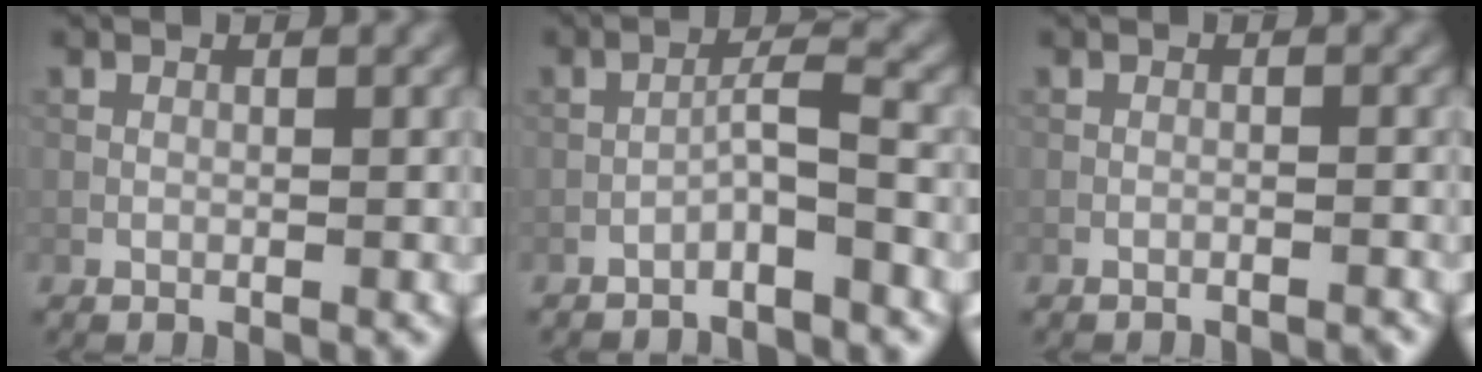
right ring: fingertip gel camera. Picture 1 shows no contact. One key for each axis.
{"total": 2.5, "fx": -1.7, "fy": 0.0, "fz": 1.8, "tx": -0.035, "ty": 0.016, "tz": -0.035}
{"total": 1.2, "fx": -1.0, "fy": 0.1, "fz": 0.7, "tx": -0.008, "ty": 0.006, "tz": -0.025}